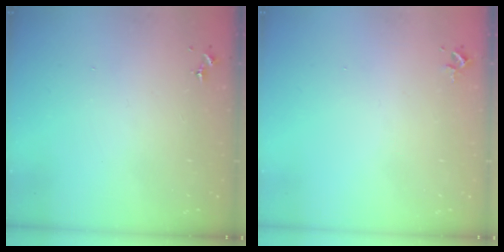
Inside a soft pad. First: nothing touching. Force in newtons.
{"total": 2.4, "press": 2.4, "slide": 0.3}